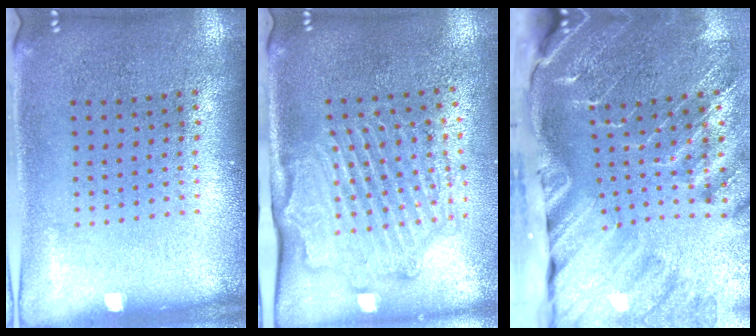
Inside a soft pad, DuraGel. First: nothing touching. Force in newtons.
{"total": 2.2, "press": 2.2, "slide": 0.2}
{"total": 4.1, "press": 3.1, "slide": 2.7}